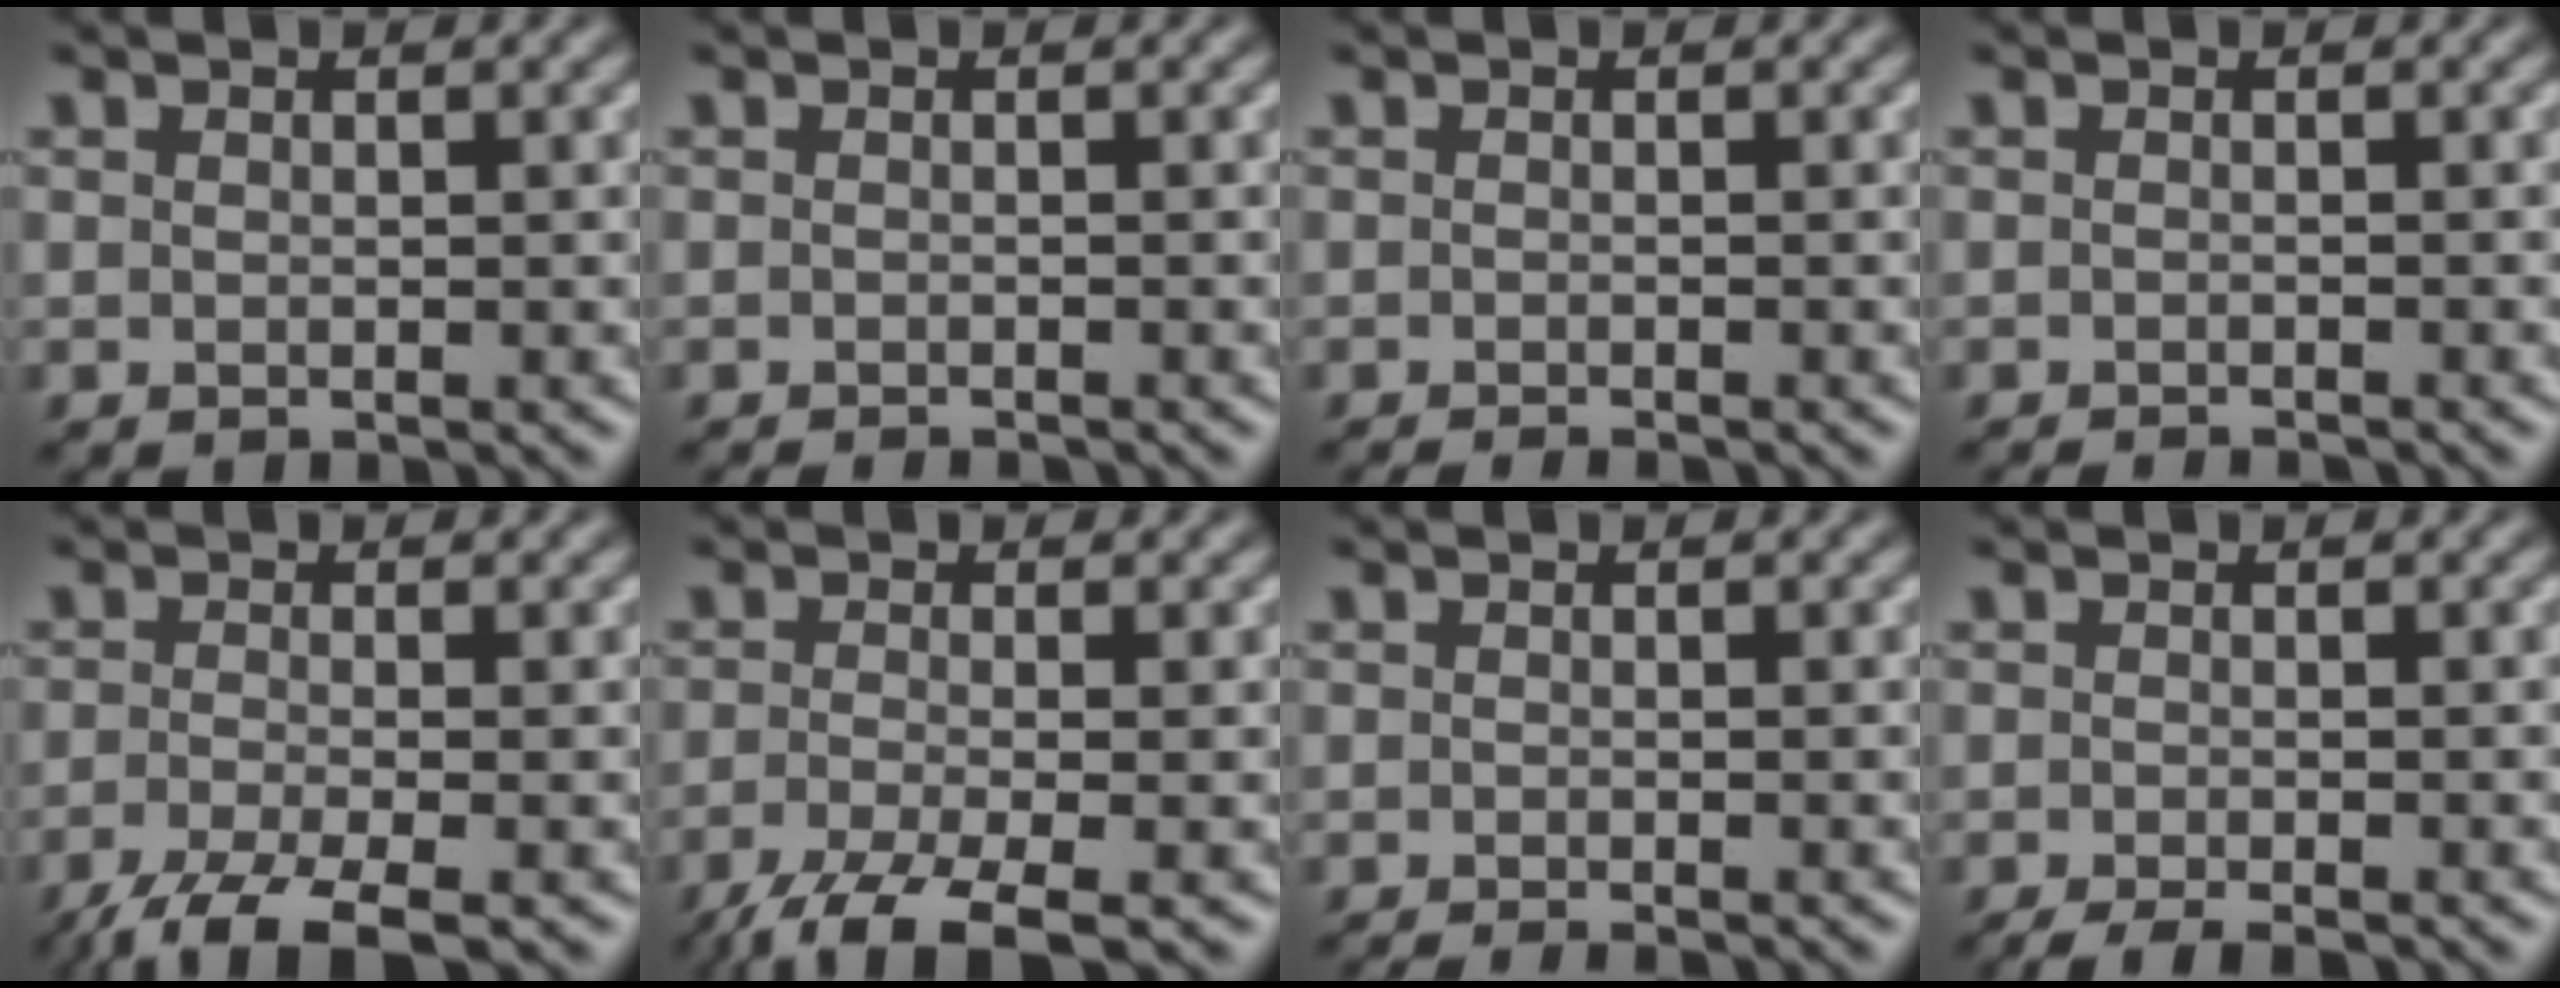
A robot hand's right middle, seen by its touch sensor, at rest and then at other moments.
{"total": 1.7, "force": [-1.5, 0.3, 0.6], "torque": [0.002, -0.006, -0.022]}
{"total": 1.6, "force": [-1.4, 0.3, 0.8], "torque": [-0.002, -0.004, -0.021]}
{"total": 2.1, "force": [-1.9, 0.3, 0.8], "torque": [-0.003, -0.006, -0.030]}
{"total": 4.7, "force": [-3.2, 1.0, 3.3], "torque": [-0.062, -0.011, -0.071]}
{"total": 5.3, "force": [-3.5, 1.2, 3.8], "torque": [-0.072, -0.014, -0.077]}
{"total": 1.5, "force": [-1.1, 0.3, 1.0], "torque": [-0.005, -0.005, -0.021]}
{"total": 2.9, "force": [-2.3, 0.5, 1.7], "torque": [-0.028, -0.005, -0.041]}